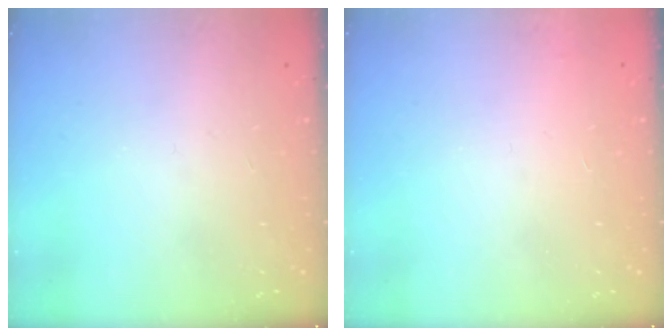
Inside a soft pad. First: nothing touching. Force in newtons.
{"total": 3.4, "press": 3.4, "slide": 0.1}